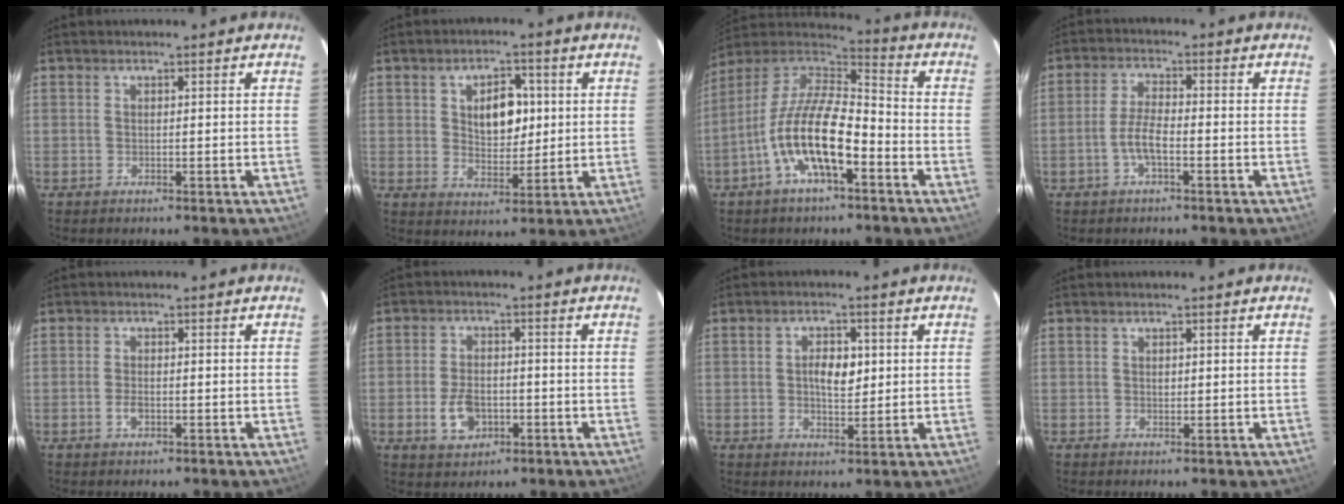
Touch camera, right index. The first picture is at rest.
{"total": 7.8, "force": [1.8, 4.7, 5.9], "torque": [-0.098, 0.011, 0.037]}
{"total": 15.9, "force": [-6.6, 5.7, 13.3], "torque": [-0.261, -0.004, -0.129]}
{"total": 4.6, "force": [-2.0, 1.2, 4.0], "torque": [-0.088, 0.006, -0.038]}
{"total": 2.0, "force": [-0.8, 1.0, 1.4], "torque": [-0.030, 0.000, -0.014]}
{"total": 6.6, "force": [-2.3, 4.3, 4.5], "torque": [-0.093, 0.004, -0.031]}
{"total": 5.0, "force": [0.7, 2.6, 4.2], "torque": [-0.071, 0.007, 0.013]}
{"total": 0.7, "force": [0.2, 0.6, 0.4], "torque": [-0.004, 0.003, 0.005]}